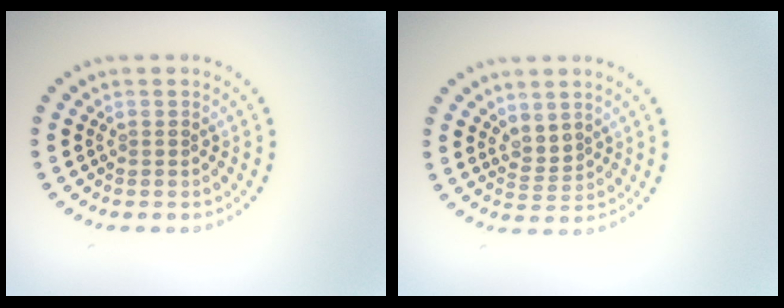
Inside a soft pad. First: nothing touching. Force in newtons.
{"total": 1.6, "press": 1.3, "slide": 0.9}